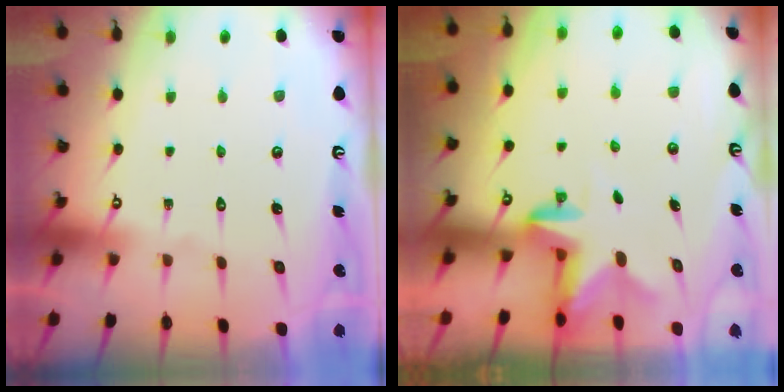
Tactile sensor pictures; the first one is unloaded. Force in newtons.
{"total": 2.3, "press": 2.3, "slide": 0.4}